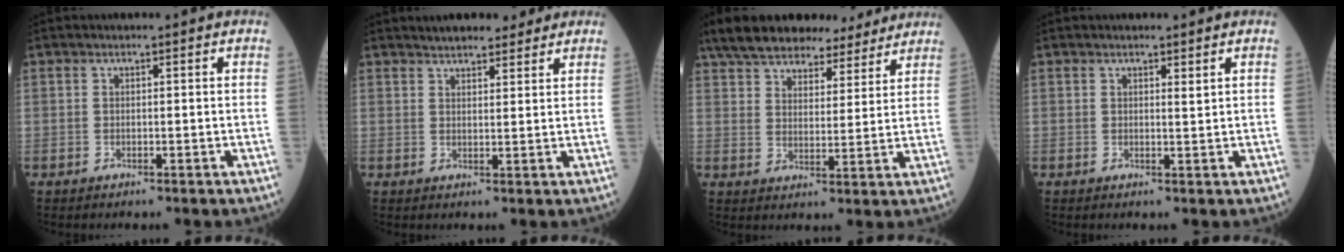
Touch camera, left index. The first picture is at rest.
{"total": 7.1, "force": [6.1, 2.2, 2.9], "torque": [-0.036, 0.020, 0.088]}
{"total": 18.8, "force": [16.0, 5.8, 8.0], "torque": [-0.139, 0.037, 0.237]}
{"total": 0.7, "force": [0.5, 0.0, 0.5], "torque": [-0.008, -0.005, 0.008]}